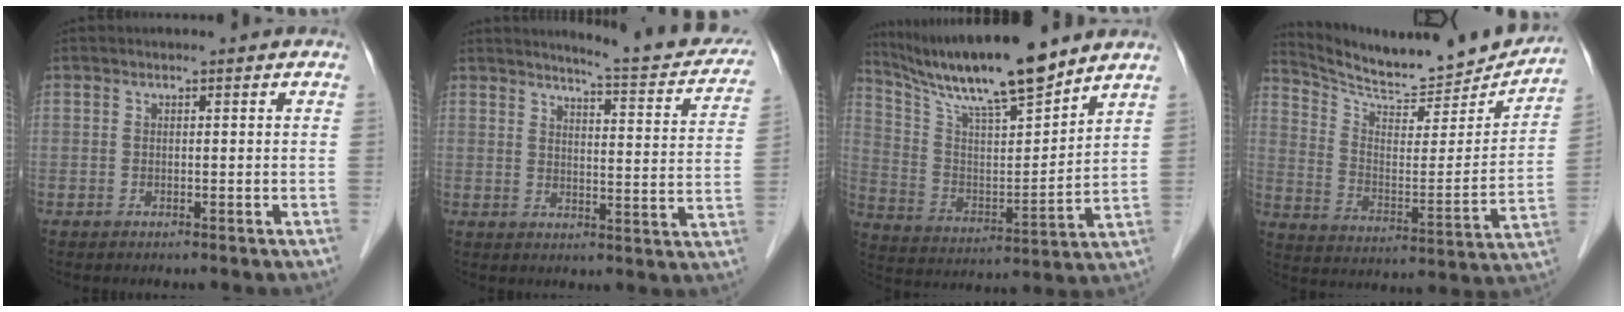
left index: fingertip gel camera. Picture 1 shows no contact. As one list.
[{"total": 14.3, "force": [13.2, 1.3, 5.5], "torque": [-0.063, -0.040, 0.146]}, {"total": 16.8, "force": [14.3, 0.8, 8.8], "torque": [-0.162, -0.002, 0.260]}, {"total": 19.1, "force": [18.2, 2.6, 5.0], "torque": [-0.092, -0.048, 0.269]}]